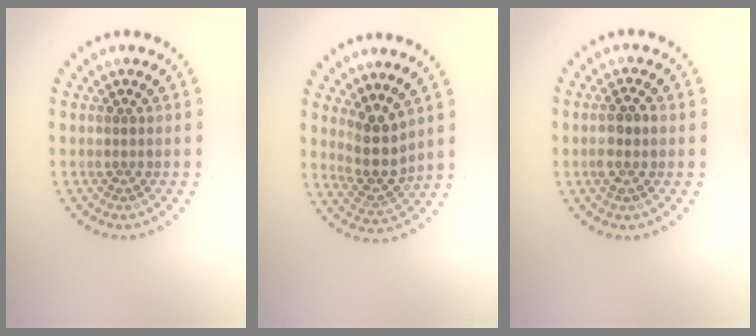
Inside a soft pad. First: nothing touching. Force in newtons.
{"total": 3.2, "press": 2.5, "slide": 2.0}
{"total": 2.0, "press": 1.9, "slide": 0.5}